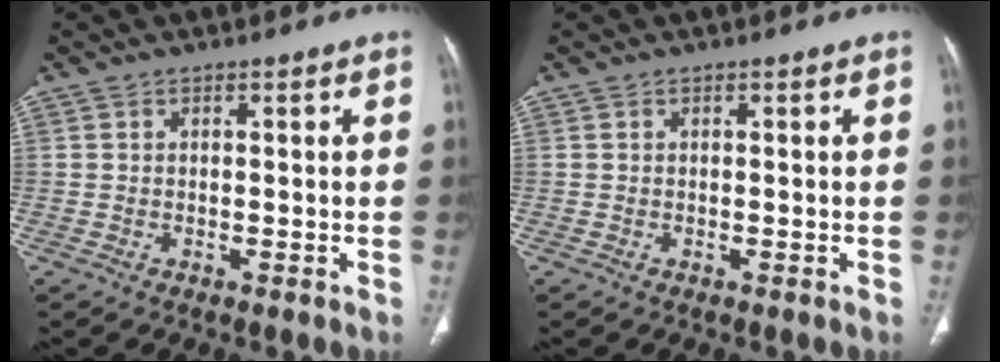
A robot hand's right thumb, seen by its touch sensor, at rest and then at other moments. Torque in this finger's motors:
{"motor_torque": [0.01, 0.00, -0.12, 0.07, 0.00]}